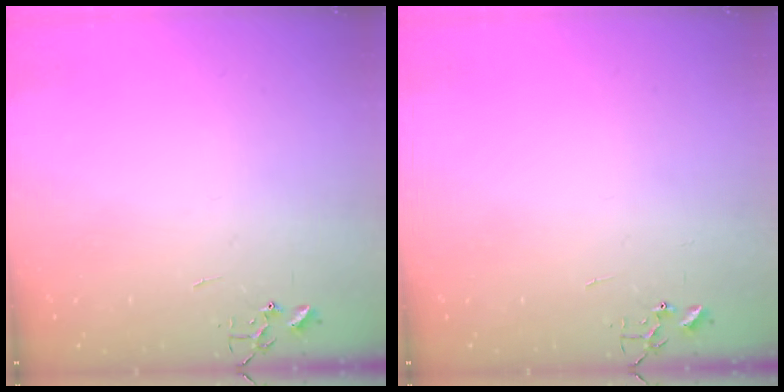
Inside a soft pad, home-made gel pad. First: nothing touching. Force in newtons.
{"total": 0.0}